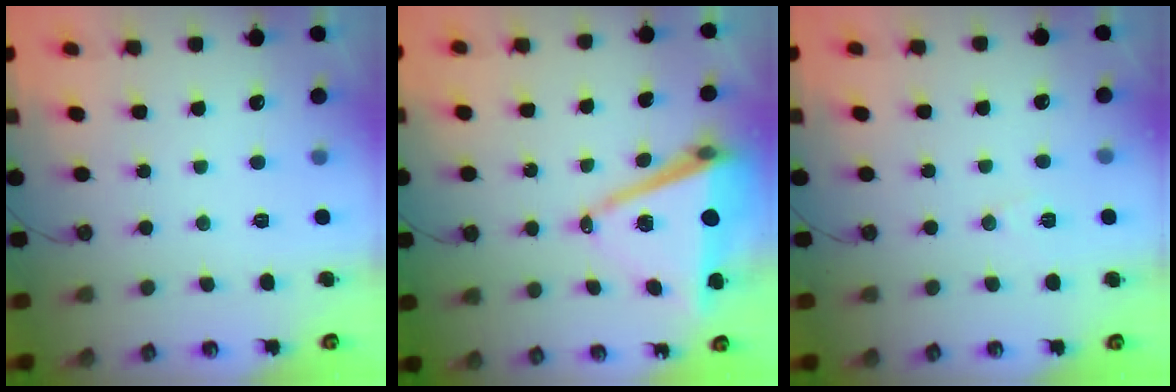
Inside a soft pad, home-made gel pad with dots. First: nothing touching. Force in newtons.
{"total": 11.8, "press": 11.0, "slide": 4.4}
{"total": 5.8, "press": 4.9, "slide": 3.1}